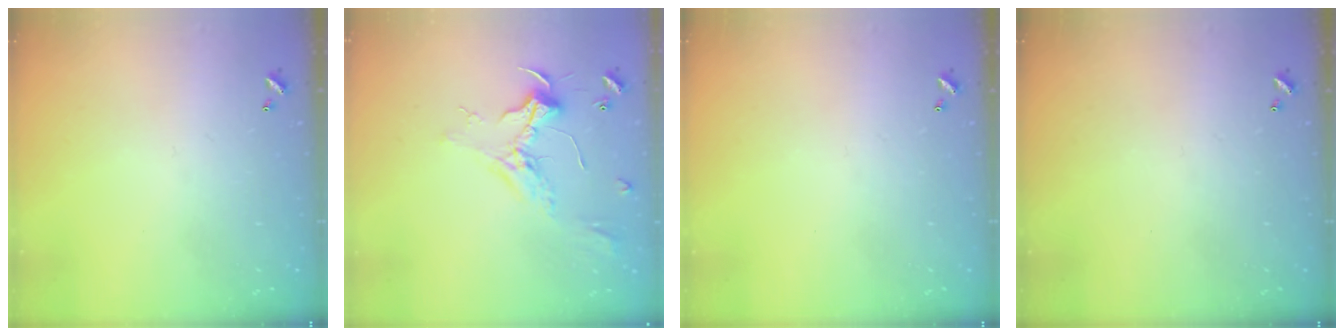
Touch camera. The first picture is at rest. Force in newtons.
{"total": 2.4, "press": 2.3, "slide": 0.9}
{"total": 0.0}
{"total": 0.0}